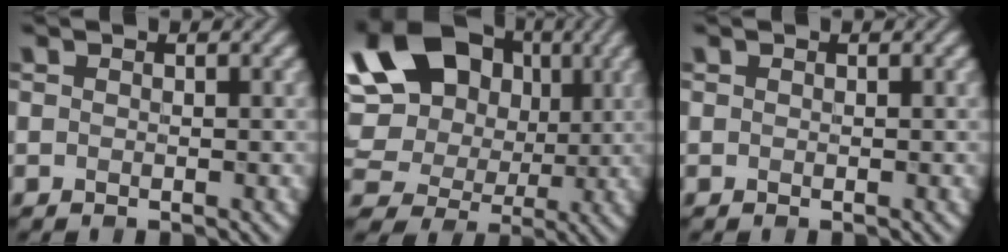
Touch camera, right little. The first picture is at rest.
{"total": 17.5, "force": [4.6, 14.4, 8.7], "torque": [-0.191, 0.037, 0.060]}
{"total": 0.0}